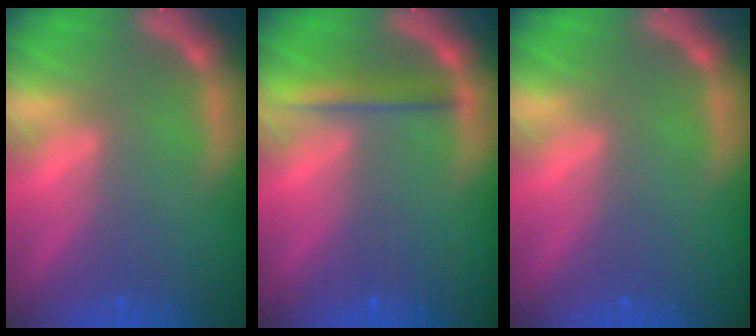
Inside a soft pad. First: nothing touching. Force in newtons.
{"total": 2.5}
{"total": 0.0}